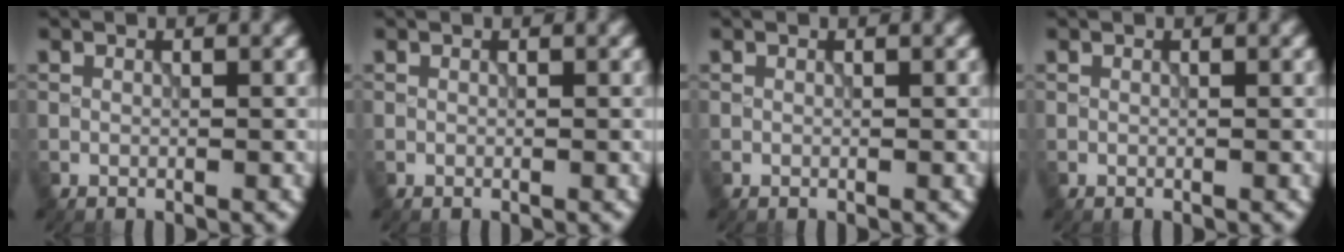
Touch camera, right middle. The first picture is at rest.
{"total": 0.0}
{"total": 0.0}
{"total": 0.0}